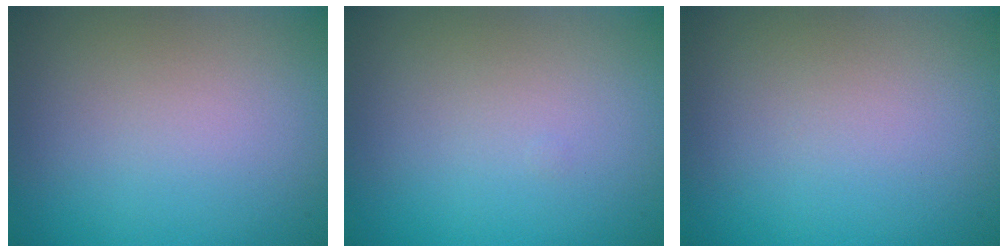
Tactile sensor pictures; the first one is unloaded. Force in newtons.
{"total": 0.0}
{"total": 0.0}